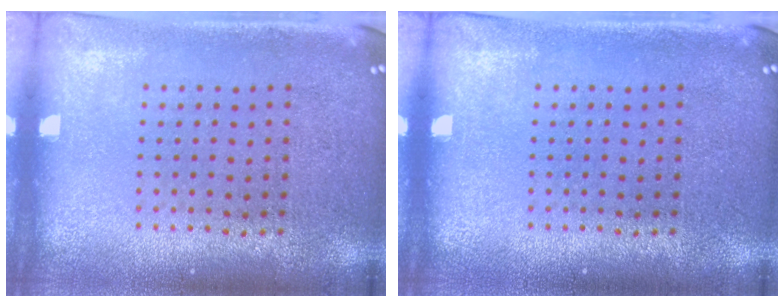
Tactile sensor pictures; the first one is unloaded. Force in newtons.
{"total": 0.0}